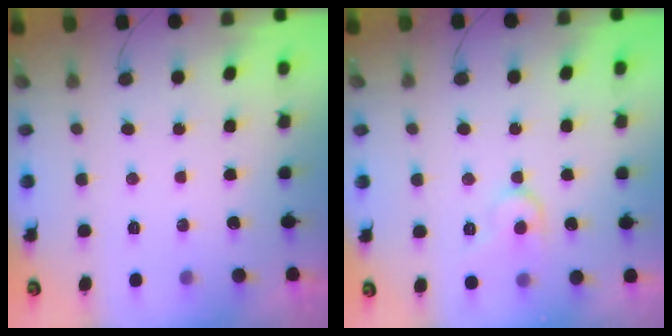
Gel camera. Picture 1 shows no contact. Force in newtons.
{"total": 9.9, "press": 9.8, "slide": 0.8}